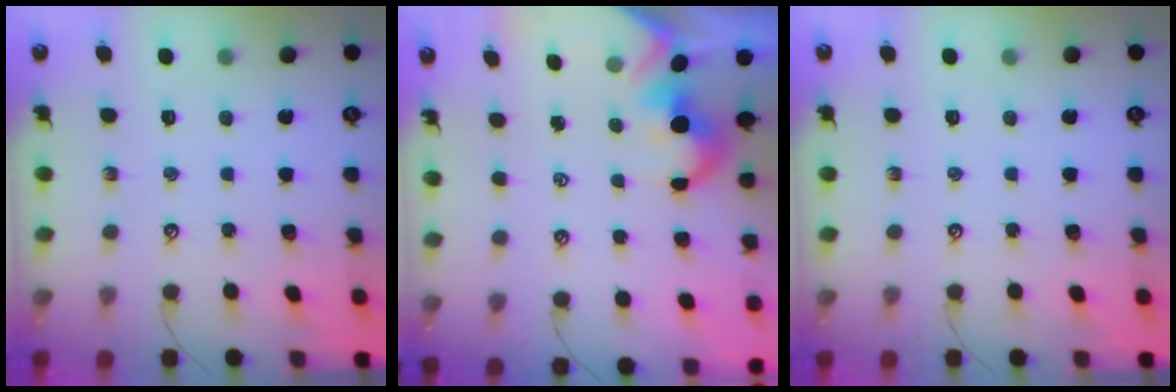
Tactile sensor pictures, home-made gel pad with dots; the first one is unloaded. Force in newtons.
{"total": 1.6, "press": 1.3, "slide": 1.0}
{"total": 0.0}